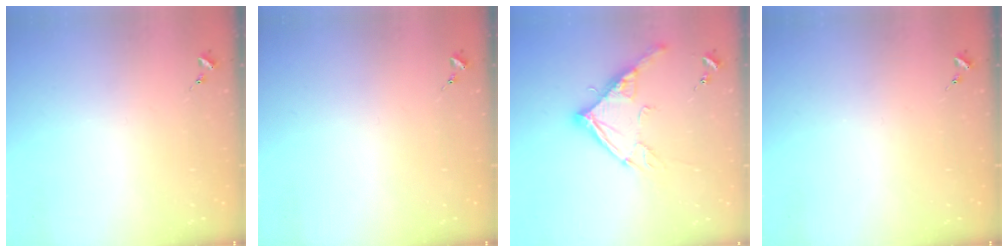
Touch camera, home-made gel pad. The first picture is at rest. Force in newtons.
{"total": 0.0}
{"total": 14.5, "press": 14.4, "slide": 1.4}
{"total": 0.0}